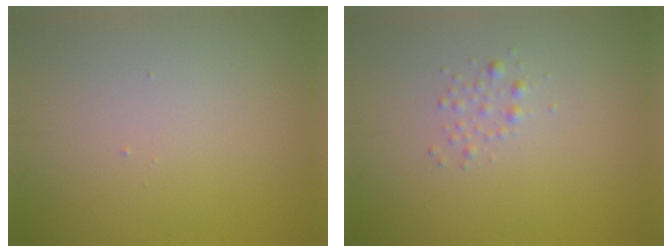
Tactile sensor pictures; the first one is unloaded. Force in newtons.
{"total": 1.1, "press": 1.1, "slide": 0.0}